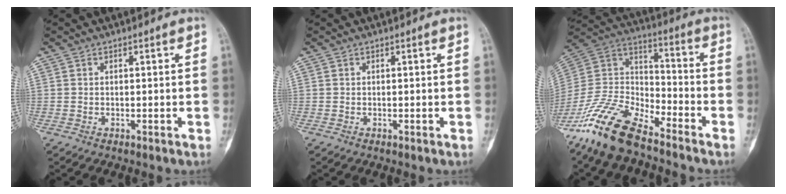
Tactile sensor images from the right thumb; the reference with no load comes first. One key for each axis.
{"total": 0.0}
{"total": 17.0, "fx": -13.3, "fy": 5.7, "fz": 9.1, "tx": -0.170, "ty": 0.067, "tz": -0.259}